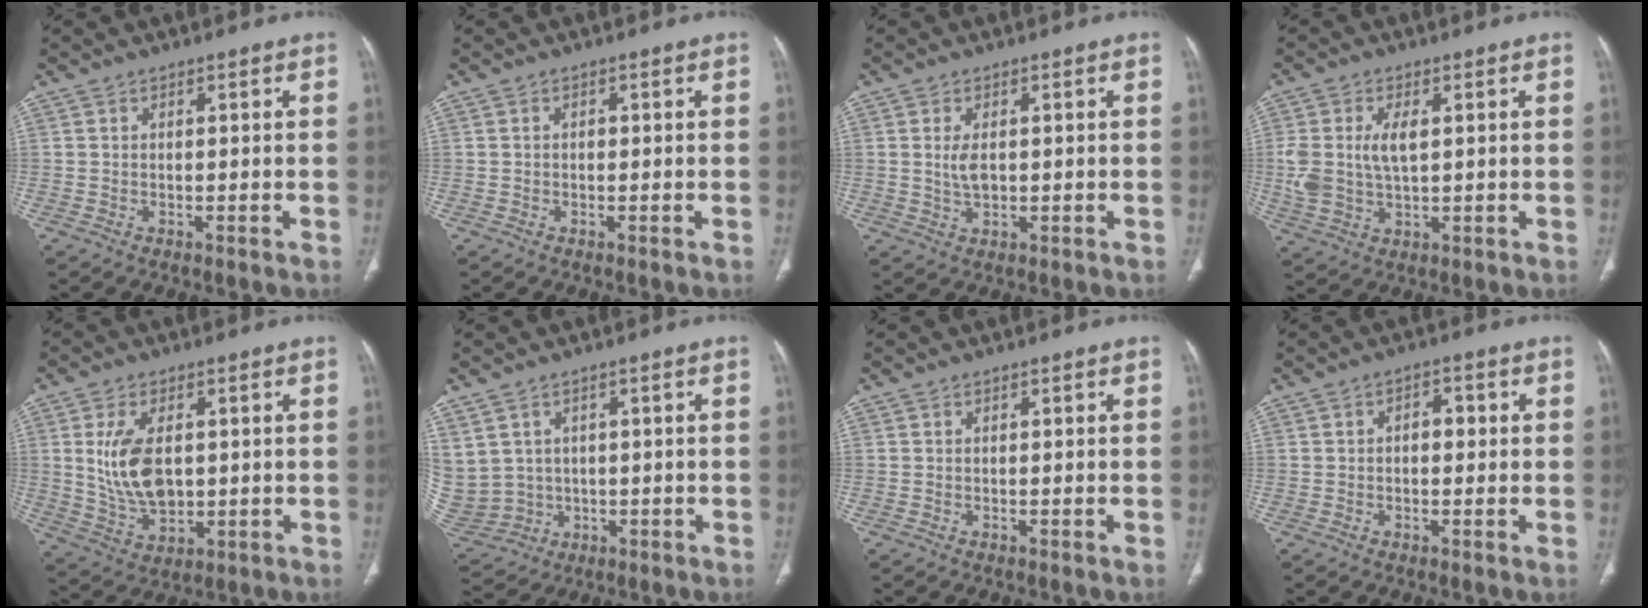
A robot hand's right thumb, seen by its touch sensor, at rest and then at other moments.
{"total": 0.6, "force": [-0.1, 0.4, 0.4], "torque": [-0.005, 0.002, -0.003]}
{"total": 3.4, "force": [0.3, 1.9, 2.8], "torque": [-0.056, -0.005, 0.009]}
{"total": 7.9, "force": [1.2, 4.3, 6.6], "torque": [-0.148, 0.003, 0.030]}
{"total": 11.1, "force": [1.3, 6.6, 8.9], "torque": [-0.164, -0.012, 0.038]}
{"total": 14.1, "force": [1.8, 13.0, 5.1], "torque": [-0.154, 0.022, 0.070]}
{"total": 0.0}
{"total": 3.2, "force": [0.1, 2.0, 2.5], "torque": [-0.025, 0.011, -0.002]}